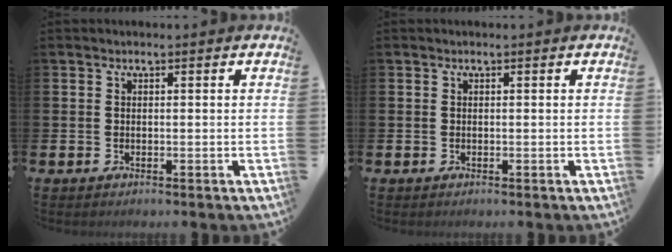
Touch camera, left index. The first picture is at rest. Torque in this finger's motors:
{"motor_torque": [-0.04, -0.02, 0.01, 0.02]}